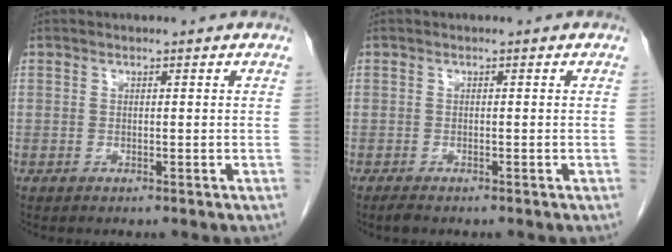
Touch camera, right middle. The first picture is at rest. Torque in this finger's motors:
{"motor_torque": [-0.02, 0.12, 0.00, 0.00]}